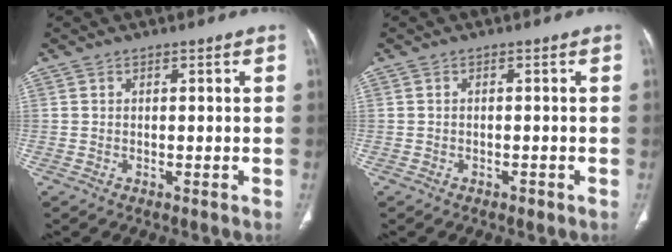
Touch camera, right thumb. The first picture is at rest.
{"total": 1.0, "force": [-0.6, 0.6, 0.5], "torque": [-0.007, 0.001, -0.009]}